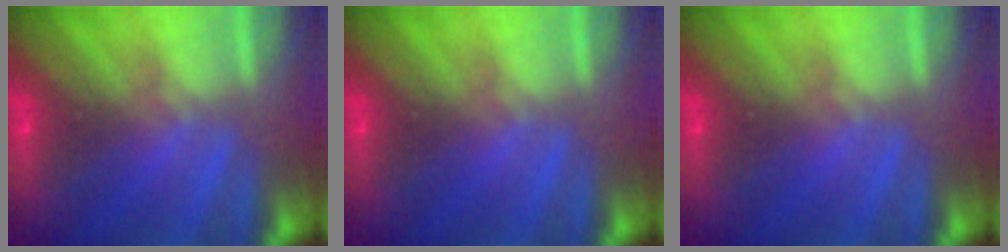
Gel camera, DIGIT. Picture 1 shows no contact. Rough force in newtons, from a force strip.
{"total": 0.0}
{"total": 0.0}